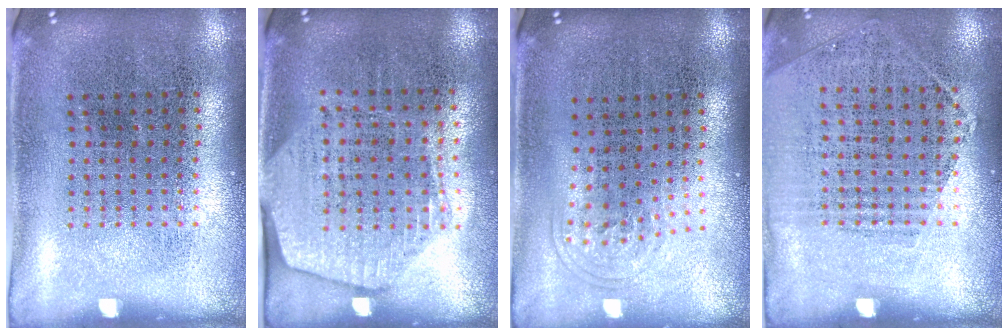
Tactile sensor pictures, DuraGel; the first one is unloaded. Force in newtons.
{"total": 1.8, "press": 1.6, "slide": 0.8}
{"total": 1.0, "press": 0.7, "slide": 0.7}
{"total": 1.1, "press": 1.0, "slide": 0.6}